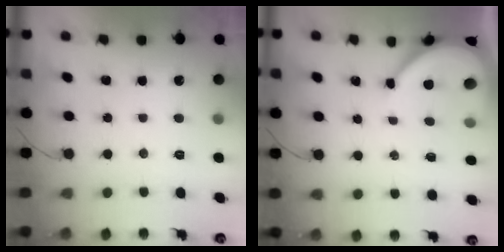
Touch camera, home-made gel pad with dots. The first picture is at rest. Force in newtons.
{"total": 7.4, "press": 7.3, "slide": 1.1}